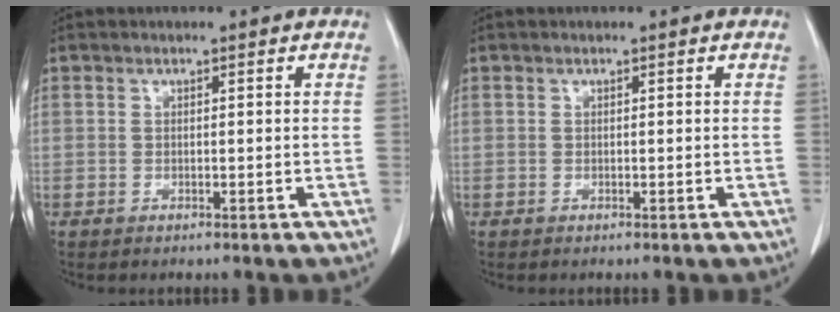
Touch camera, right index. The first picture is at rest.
{"total": 0.0}